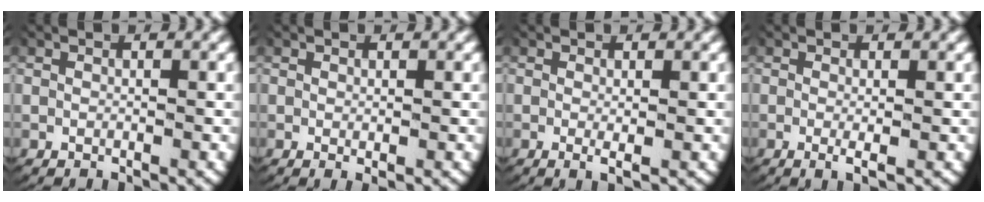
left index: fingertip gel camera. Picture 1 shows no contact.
{"total": 0.6, "force": [0.0, 0.1, 0.6], "torque": [-0.014, -0.007, 0.003]}
{"total": 1.3, "force": [-0.3, 0.2, 1.2], "torque": [-0.031, -0.010, -0.003]}
{"total": 1.7, "force": [-0.6, 0.2, 1.5], "torque": [-0.041, -0.011, -0.006]}